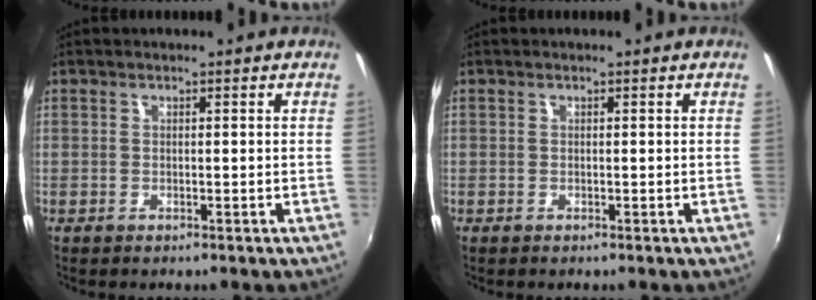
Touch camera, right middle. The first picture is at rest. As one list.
[{"total": 0.0}]